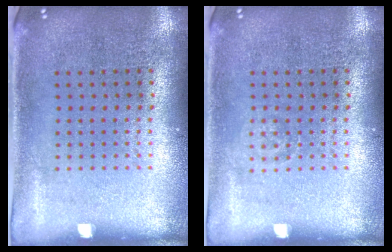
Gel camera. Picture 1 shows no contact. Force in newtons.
{"total": 0.8, "press": 0.7, "slide": 0.1}